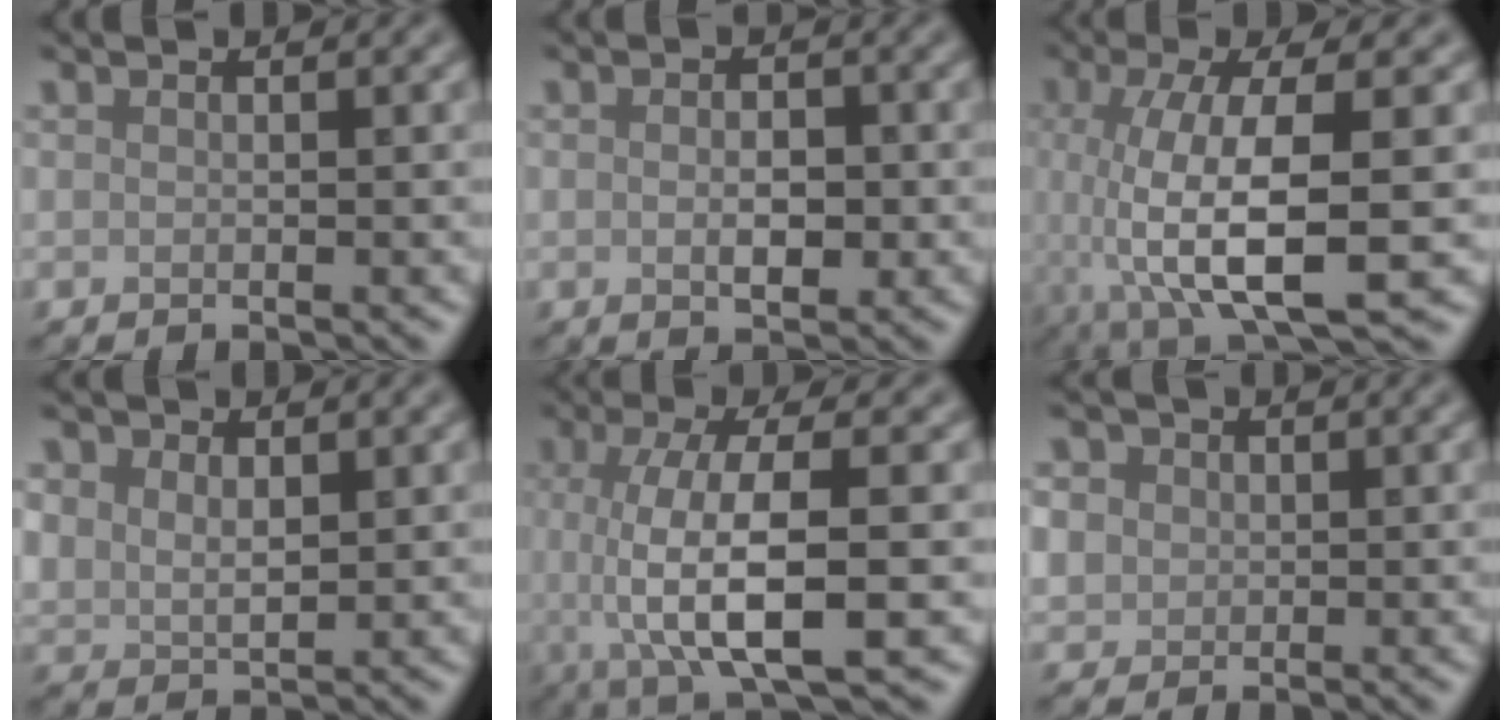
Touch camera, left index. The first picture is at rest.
{"total": 2.5, "force": [-0.2, 1.2, 2.1], "torque": [-0.037, -0.002, -0.003]}
{"total": 9.6, "force": [-1.7, 2.9, 9.0], "torque": [-0.172, -0.010, -0.026]}
{"total": 3.3, "force": [1.3, 2.4, 1.8], "torque": [-0.041, -0.005, 0.027]}
{"total": 8.4, "force": [-0.7, 2.5, 8.0], "torque": [-0.146, -0.004, -0.009]}
{"total": 4.9, "force": [1.6, 4.2, 2.0], "torque": [-0.055, 0.021, 0.018]}